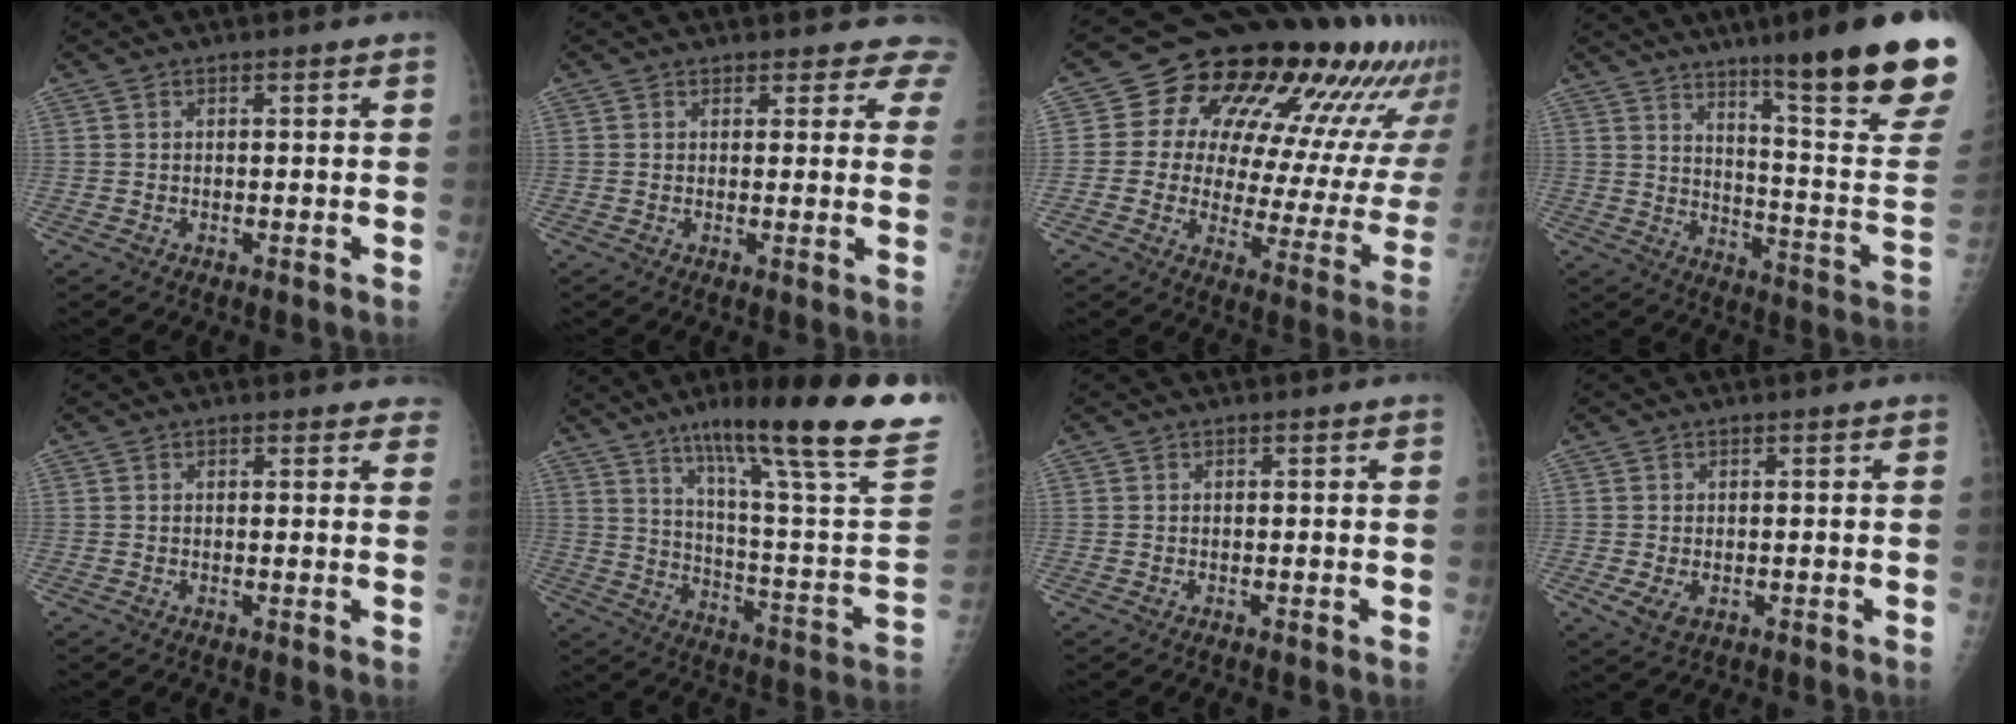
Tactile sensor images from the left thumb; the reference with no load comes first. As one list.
[{"total": 6.1, "force": [5.5, 2.6, 0.5], "torque": [0.045, -0.021, 0.035]}, {"total": 24.9, "force": [13.5, 11.5, 17.5], "torque": [-0.207, -0.027, 0.177]}, {"total": 24.2, "force": [15.5, 1.7, 18.5], "torque": [-0.230, -0.087, 0.223]}, {"total": 4.1, "force": [3.7, 1.3, 1.0], "torque": [0.014, -0.012, 0.027]}, {"total": 28.4, "force": [18.9, 2.7, 21.0], "torque": [-0.301, -0.078, 0.281]}, {"total": 0.0}, {"total": 3.0, "force": [-0.1, 1.7, 2.5], "torque": [-0.041, -0.004, 0.008]}]